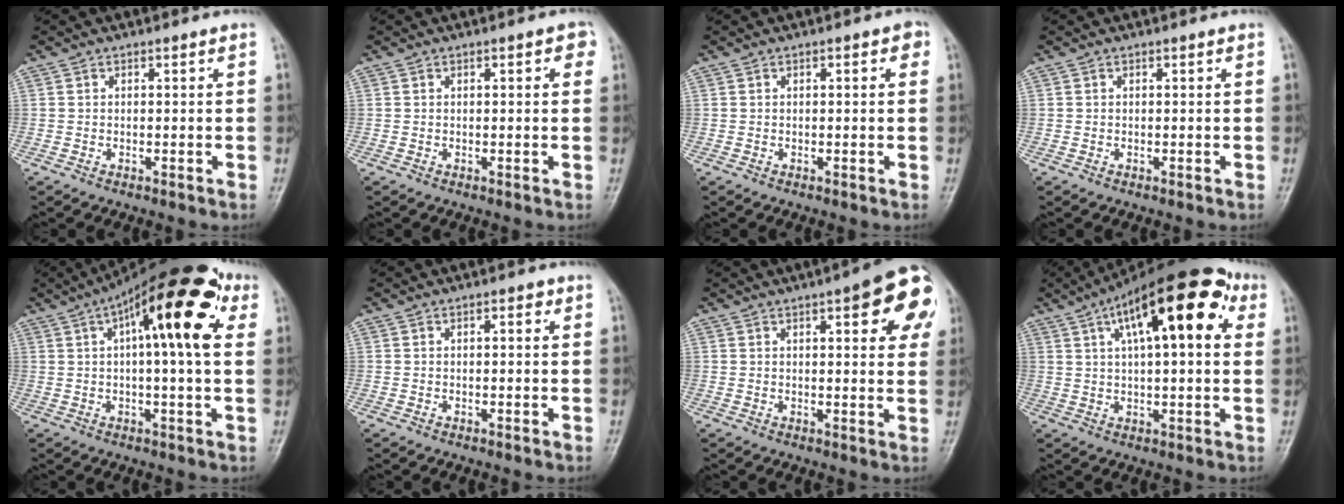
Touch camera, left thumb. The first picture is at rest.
{"total": 2.3, "force": [0.8, 1.0, 1.9], "torque": [-0.017, 0.002, 0.004]}
{"total": 2.0, "force": [0.6, 0.9, 1.6], "torque": [-0.016, 0.003, 0.002]}
{"total": 0.0}
{"total": 18.5, "force": [6.1, 5.7, 16.6], "torque": [-0.237, 0.030, 0.081]}
{"total": 1.5, "force": [0.6, 0.7, 1.3], "torque": [-0.015, 0.002, 0.005]}
{"total": 14.0, "force": [5.4, 4.5, 12.1], "torque": [-0.112, -0.007, 0.053]}
{"total": 19.7, "force": [7.4, 7.3, 16.8], "torque": [-0.240, 0.026, 0.105]}